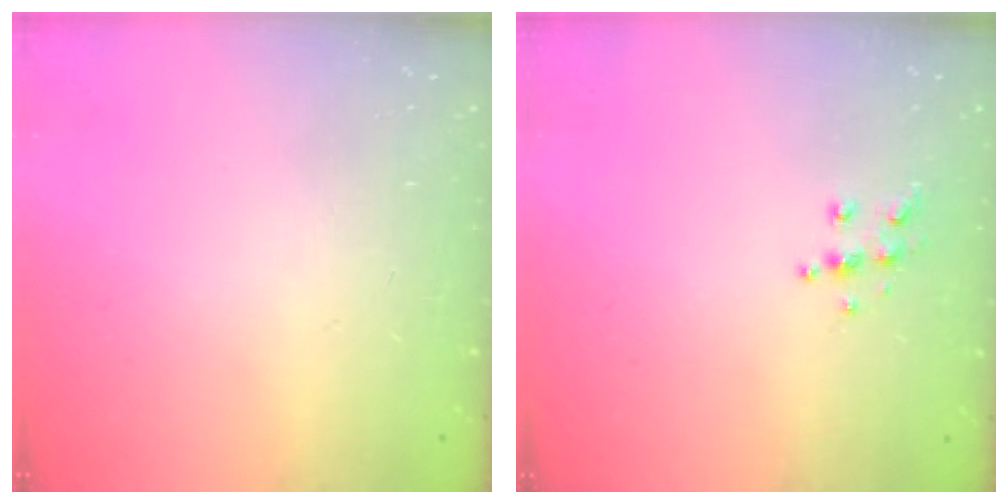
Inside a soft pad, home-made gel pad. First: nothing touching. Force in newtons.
{"total": 6.4, "press": 6.4, "slide": 0.6}